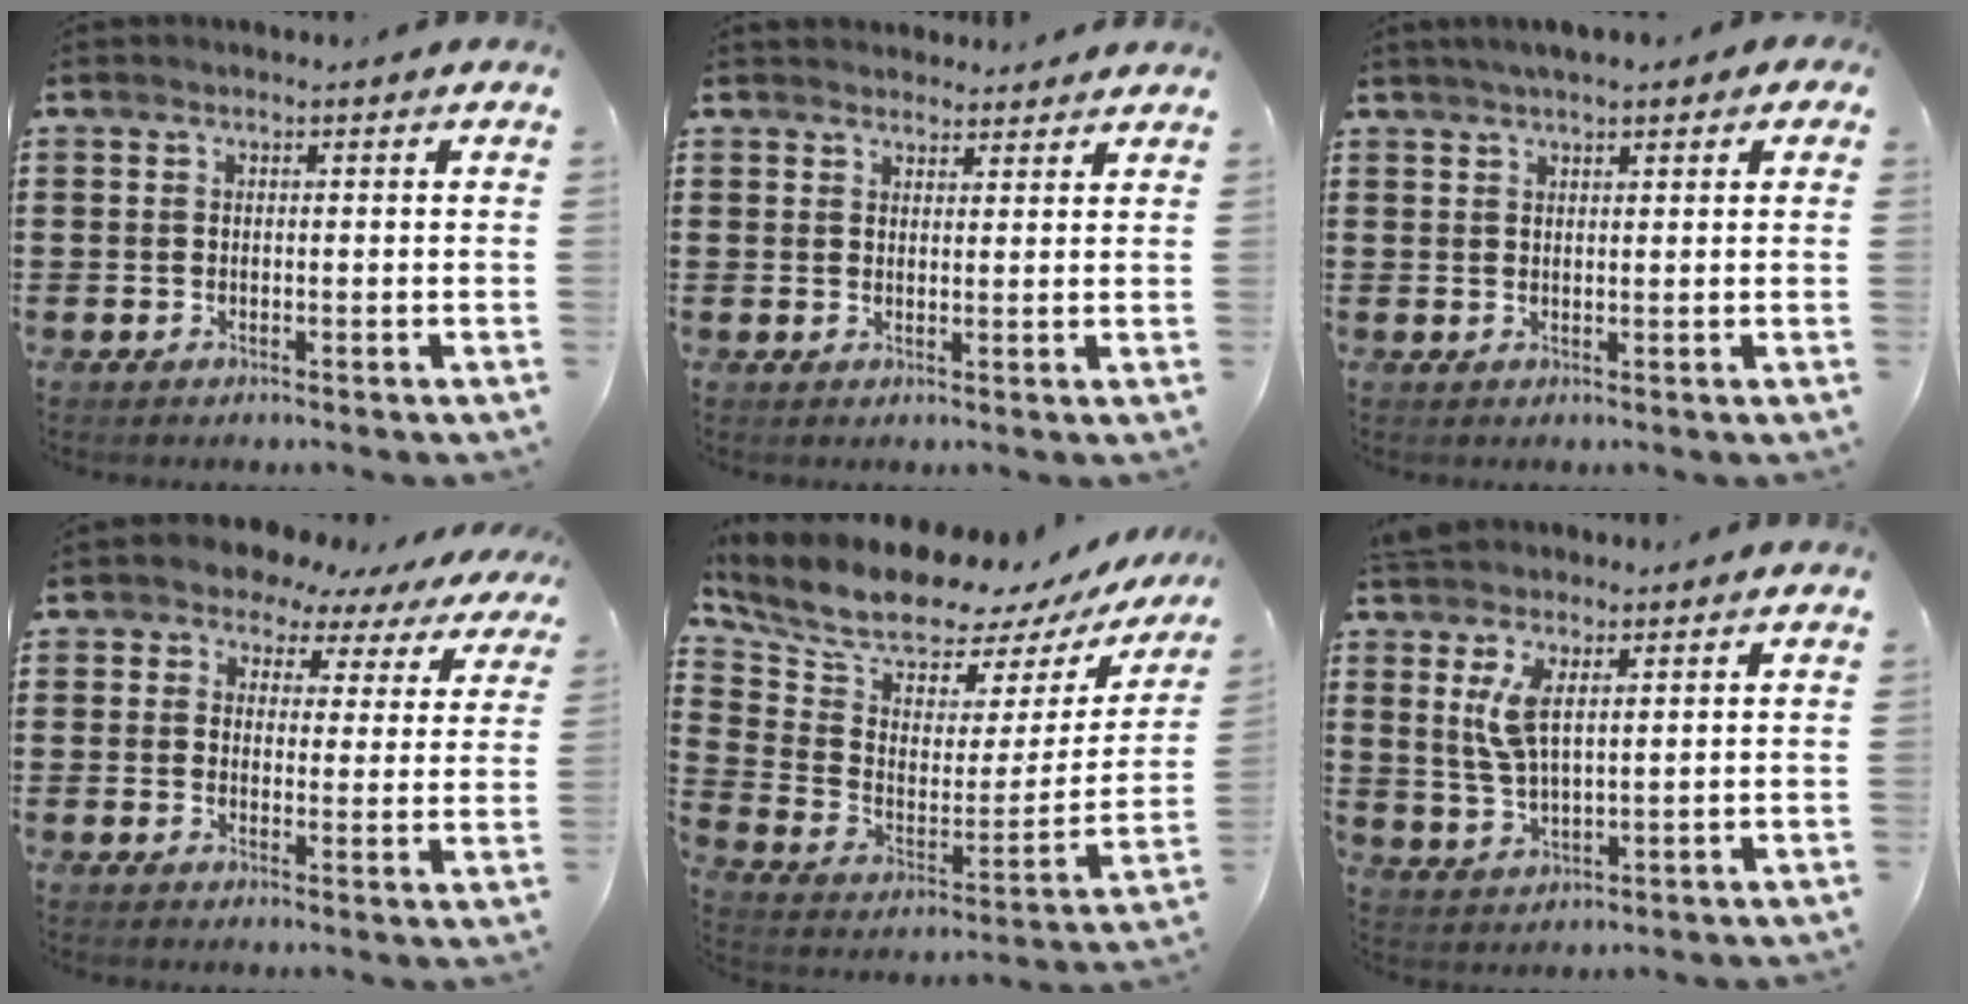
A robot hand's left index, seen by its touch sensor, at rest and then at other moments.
{"total": 2.5, "force": [2.4, 0.7, -0.2], "torque": [-0.003, -0.004, 0.047]}
{"total": 2.5, "force": [1.8, 0.6, 1.6], "torque": [-0.036, 0.006, 0.032]}
{"total": 4.0, "force": [3.4, 2.0, 0.7], "torque": [-0.032, -0.020, 0.053]}
{"total": 9.4, "force": [8.3, 2.6, 3.5], "torque": [-0.106, -0.069, 0.146]}
{"total": 6.7, "force": [3.2, 2.7, 5.2], "torque": [-0.126, -0.001, 0.052]}